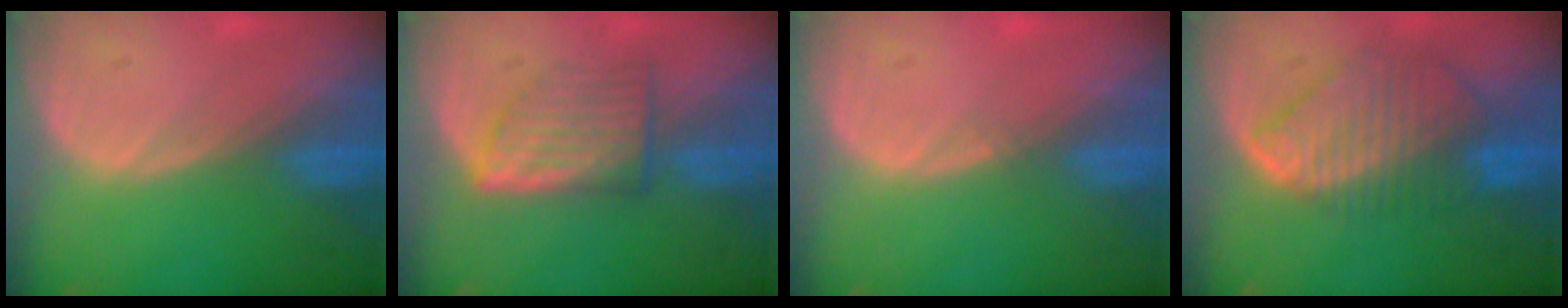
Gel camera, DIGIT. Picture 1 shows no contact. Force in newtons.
{"total": 6.4, "press": 5.9, "slide": 2.3}
{"total": 0.6, "press": 0.5, "slide": 0.4}
{"total": 9.2, "press": 7.9, "slide": 4.6}